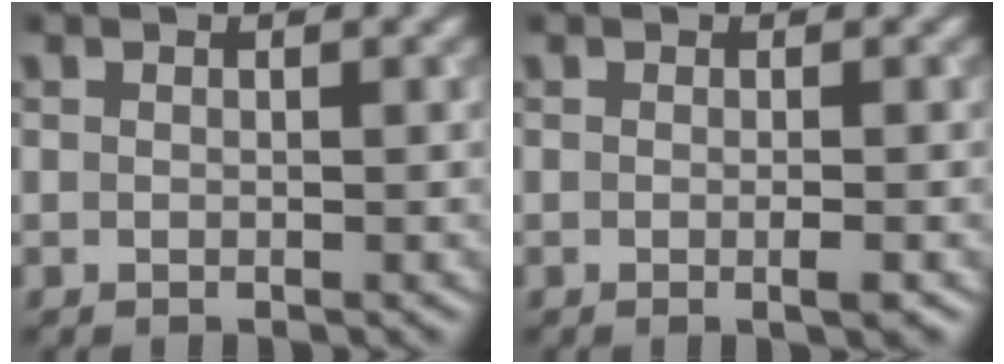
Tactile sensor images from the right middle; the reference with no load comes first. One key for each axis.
{"total": 1.6, "fx": -0.3, "fy": 0.3, "fz": 1.5, "tx": -0.018, "ty": -0.003, "tz": -0.008}